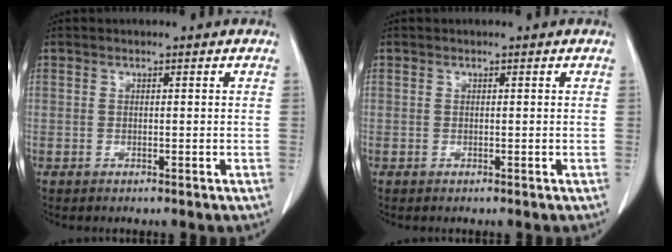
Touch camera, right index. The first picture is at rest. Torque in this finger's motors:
{"motor_torque": [0.00, 0.00, 0.00, 0.00]}